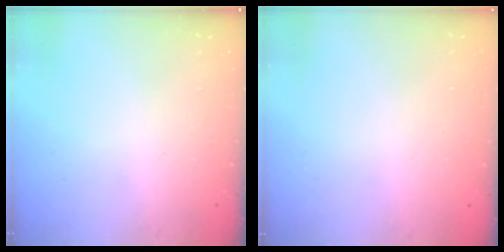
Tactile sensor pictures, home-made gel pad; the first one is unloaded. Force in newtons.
{"total": 0.0}